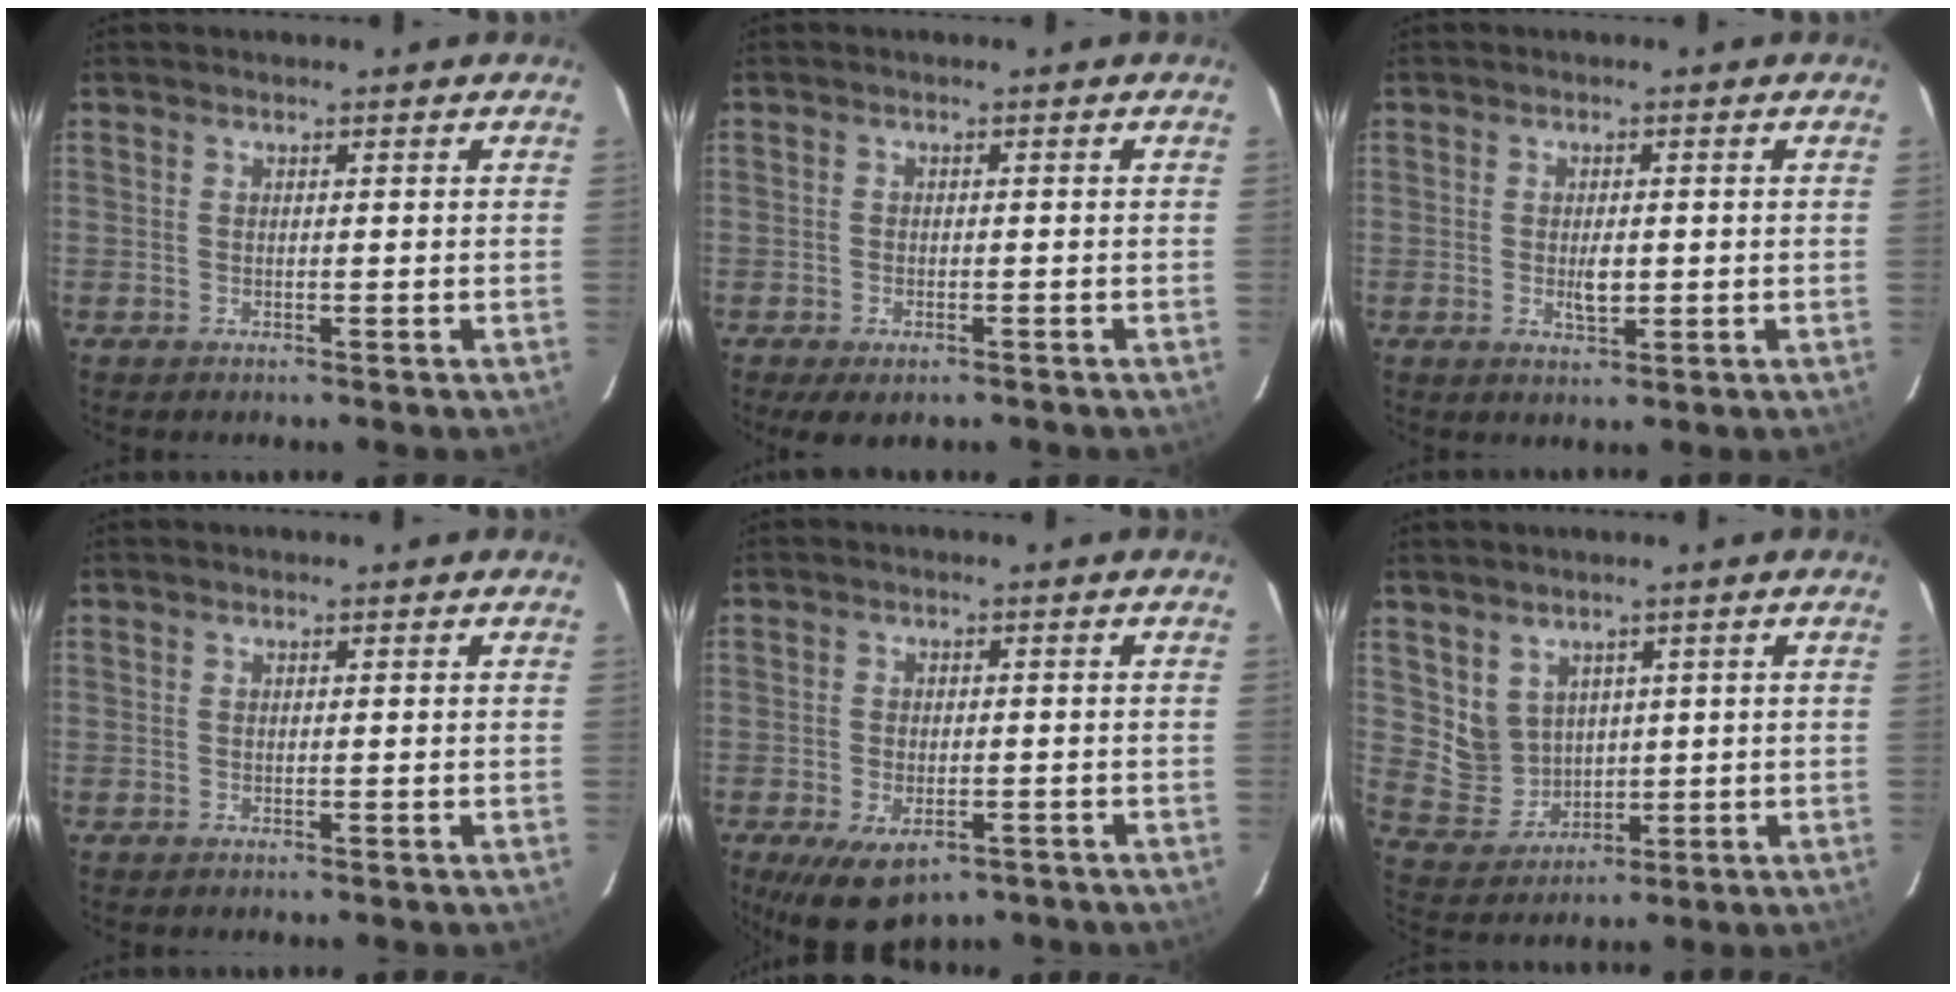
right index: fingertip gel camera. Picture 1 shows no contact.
{"total": 4.0, "force": [-2.6, 2.0, 2.3], "torque": [-0.052, -0.013, -0.040]}
{"total": 3.2, "force": [-0.4, 1.5, 2.8], "torque": [-0.048, -0.005, -0.004]}
{"total": 0.0}
{"total": 9.5, "force": [-5.3, 5.0, 6.1], "torque": [-0.121, -0.025, -0.077]}
{"total": 6.9, "force": [2.8, 6.1, 1.6], "torque": [-0.035, 0.003, 0.078]}